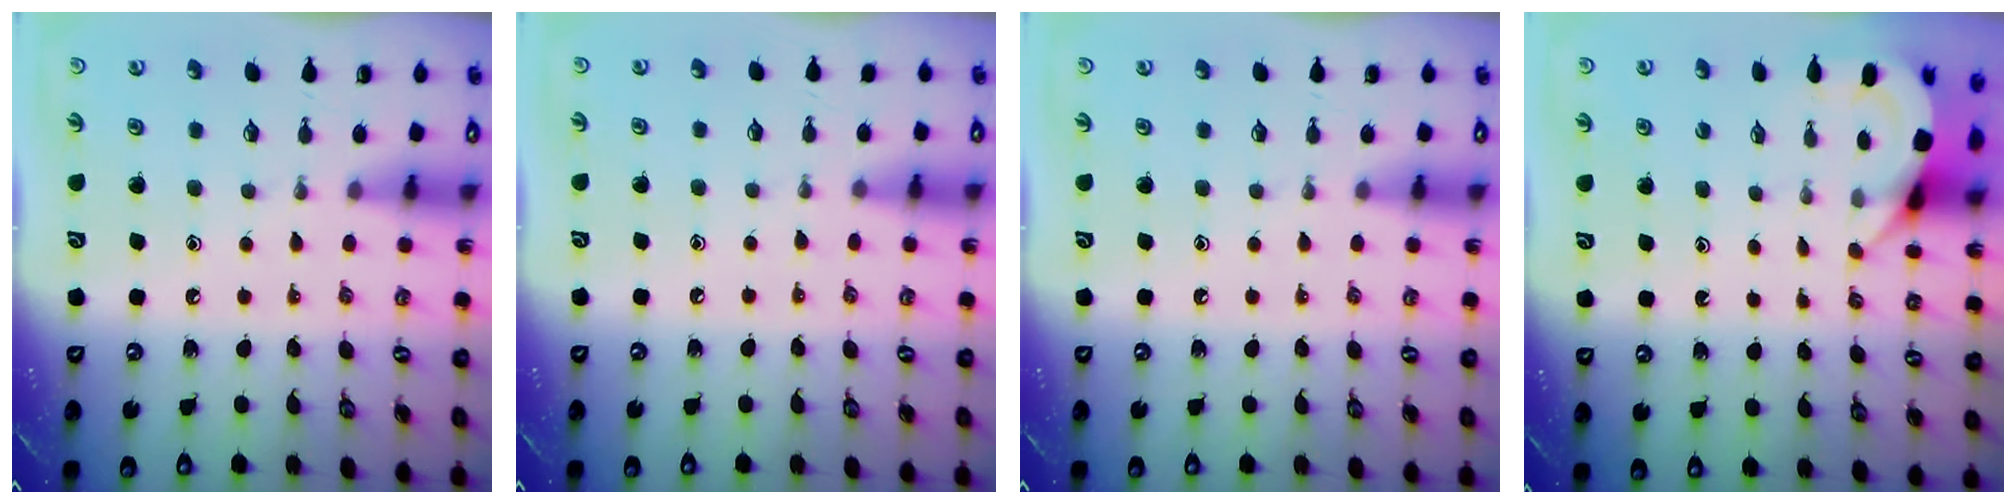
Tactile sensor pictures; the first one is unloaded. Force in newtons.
{"total": 4.0, "press": 3.9, "slide": 0.5}
{"total": 0.0}
{"total": 3.8, "press": 3.8, "slide": 0.2}